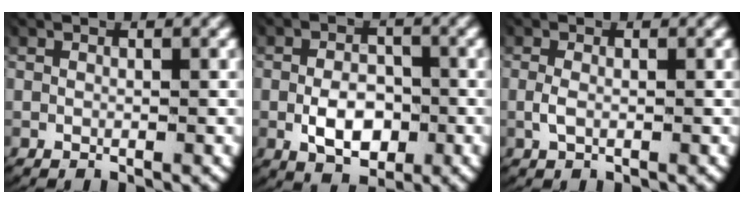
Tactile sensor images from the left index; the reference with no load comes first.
{"total": 4.5, "force": [-1.3, 3.0, 3.2], "torque": [-0.055, -0.014, -0.015]}
{"total": 1.1, "force": [-0.2, 0.4, 1.0], "torque": [-0.037, -0.010, 0.001]}